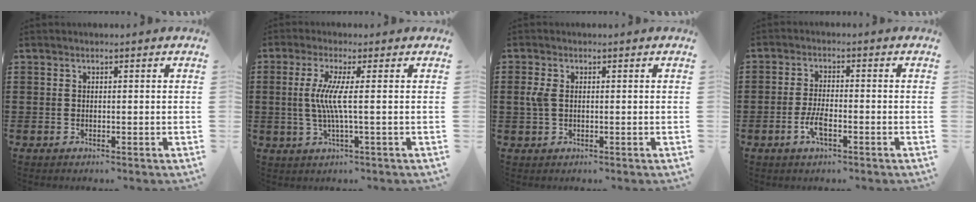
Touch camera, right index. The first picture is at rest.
{"total": 5.7, "force": [0.1, -0.4, 5.7], "torque": [-0.130, -0.018, -0.009]}
{"total": 2.7, "force": [0.2, 1.6, 2.2], "torque": [-0.069, -0.002, -0.004]}
{"total": 3.9, "force": [-1.7, 1.2, 3.3], "torque": [-0.077, -0.003, -0.036]}